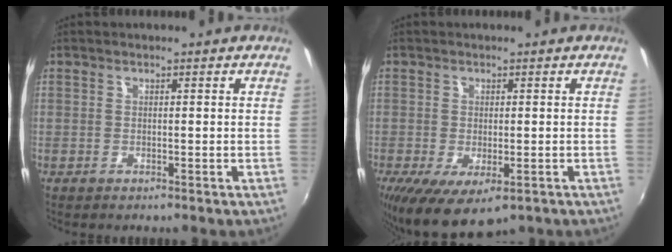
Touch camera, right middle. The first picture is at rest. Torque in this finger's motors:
{"motor_torque": [1.64, -0.50, 0.71, 0.21]}